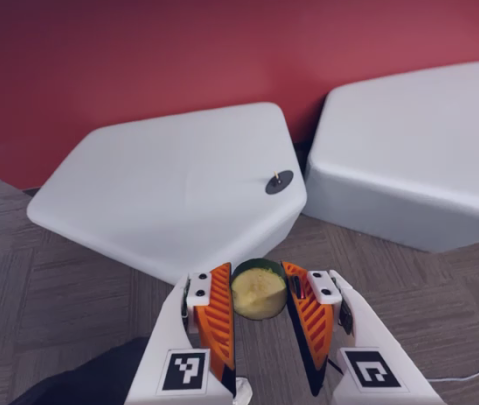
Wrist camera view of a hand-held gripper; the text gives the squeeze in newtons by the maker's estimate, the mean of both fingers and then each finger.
{"total": 12.3, "left": 13.1, "right": 11.5}